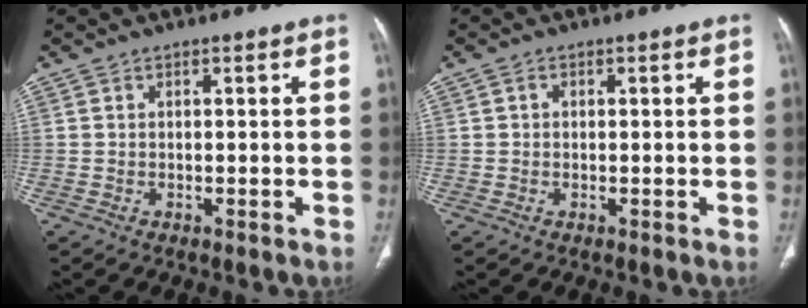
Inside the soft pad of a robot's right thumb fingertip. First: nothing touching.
{"total": 0.7, "force": [0.1, 0.6, 0.3], "torque": [-0.003, 0.002, 0.001]}